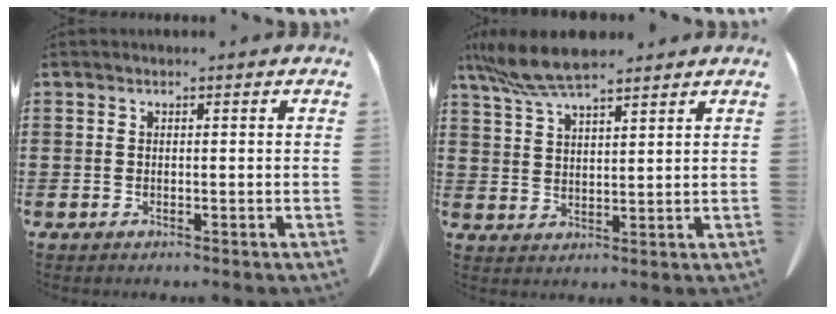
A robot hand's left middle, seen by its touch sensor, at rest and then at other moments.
{"total": 7.8, "force": [6.5, 1.3, 4.2], "torque": [-0.099, -0.015, 0.122]}